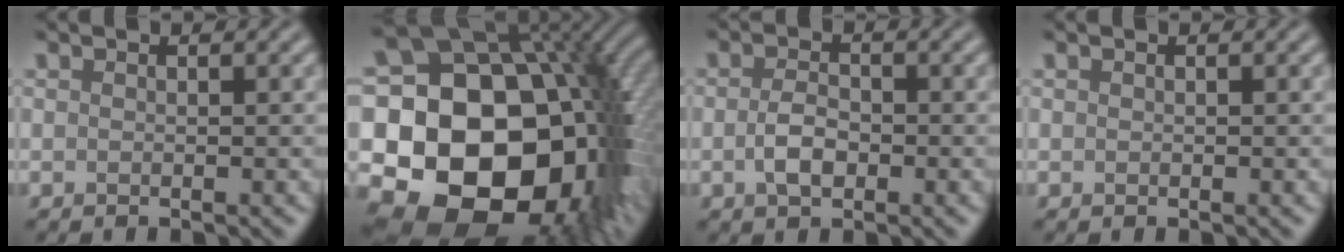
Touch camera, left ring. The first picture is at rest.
{"total": 22.8, "force": [-3.5, 16.6, 15.3], "torque": [-0.237, -0.006, -0.078]}
{"total": 2.6, "force": [-0.6, 1.5, 2.1], "torque": [-0.043, -0.001, -0.014]}
{"total": 0.0}